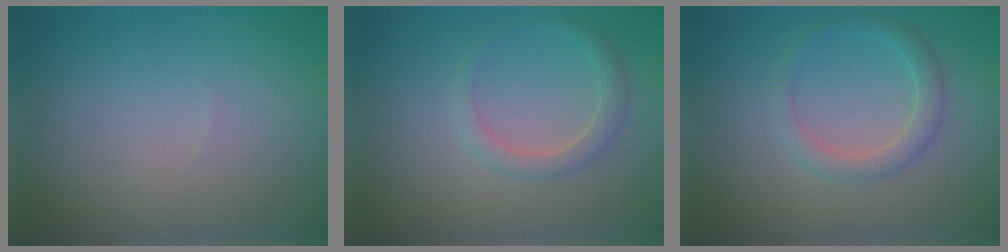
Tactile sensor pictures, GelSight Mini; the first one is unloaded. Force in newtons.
{"total": 1.7, "press": 1.7, "slide": 0.1}
{"total": 2.2, "press": 2.2, "slide": 0.2}